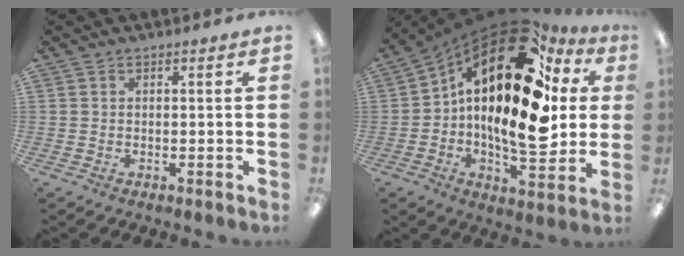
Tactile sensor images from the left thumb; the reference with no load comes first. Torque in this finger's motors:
{"motor_torque": [1.10, 3.90, 2.77, 0.00, 0.36]}